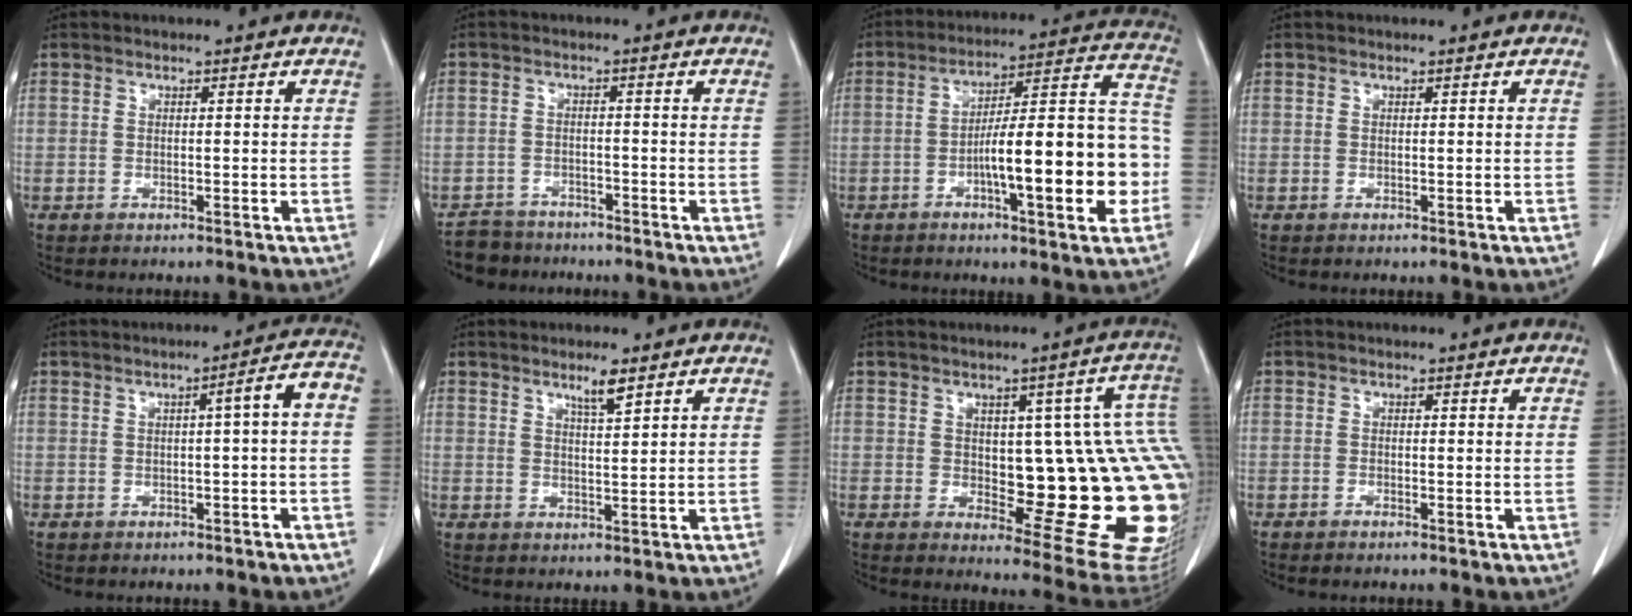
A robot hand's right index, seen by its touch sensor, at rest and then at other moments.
{"total": 4.5, "force": [-3.9, 2.2, -0.5], "torque": [0.008, 0.000, -0.068]}
{"total": 17.9, "force": [-4.8, 3.0, 17.0], "torque": [-0.241, 0.027, -0.067]}
{"total": 0.0}
{"total": 4.5, "force": [-0.4, 0.2, 4.5], "torque": [-0.056, 0.016, -0.006]}
{"total": 3.2, "force": [2.2, 0.1, 2.3], "torque": [-0.045, -0.003, 0.040]}
{"total": 19.3, "force": [-0.1, 6.3, 18.3], "torque": [-0.143, 0.015, 0.016]}
{"total": 0.8, "force": [-0.7, 0.0, 0.4], "torque": [-0.011, -0.001, -0.012]}